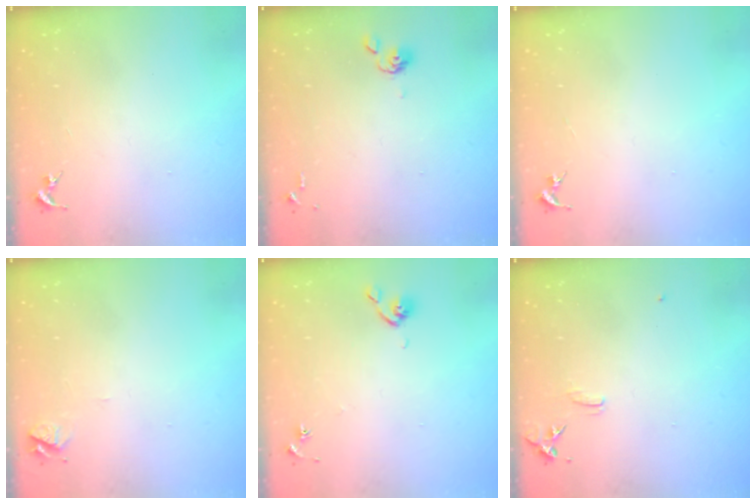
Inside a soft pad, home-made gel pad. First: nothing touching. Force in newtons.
{"total": 4.9, "press": 4.8, "slide": 0.9}
{"total": 0.0}
{"total": 4.9, "press": 4.9, "slide": 0.5}
{"total": 5.9, "press": 5.8, "slide": 0.8}
{"total": 6.3, "press": 6.2, "slide": 0.7}